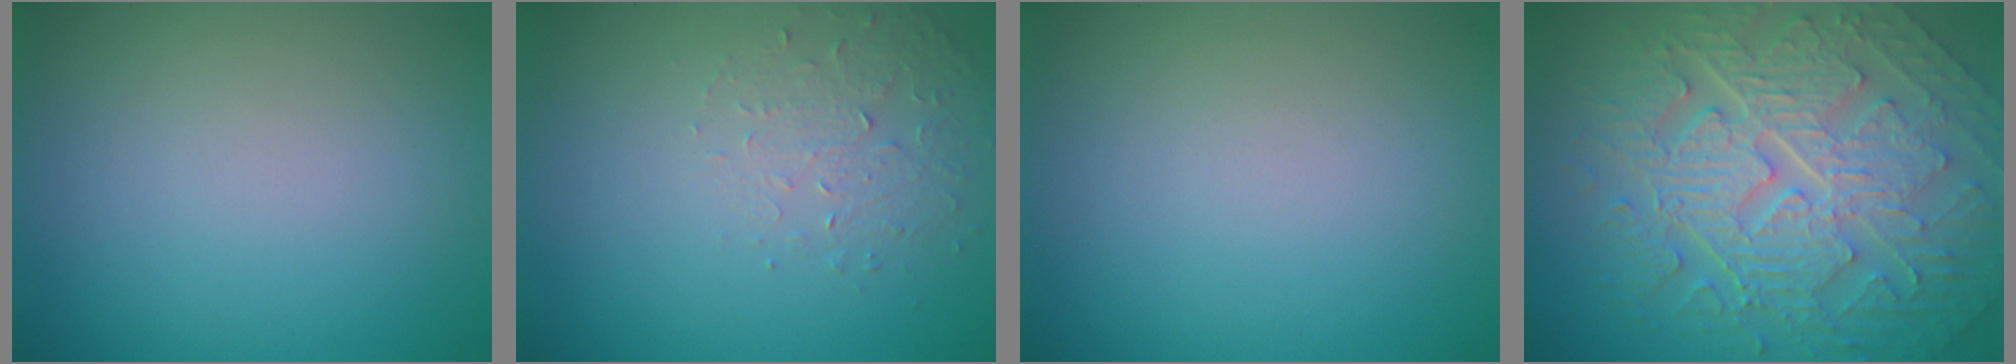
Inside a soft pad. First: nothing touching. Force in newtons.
{"total": 1.6, "press": 0.9, "slide": 1.3}
{"total": 0.0}
{"total": 10.2, "press": 7.0, "slide": 7.5}